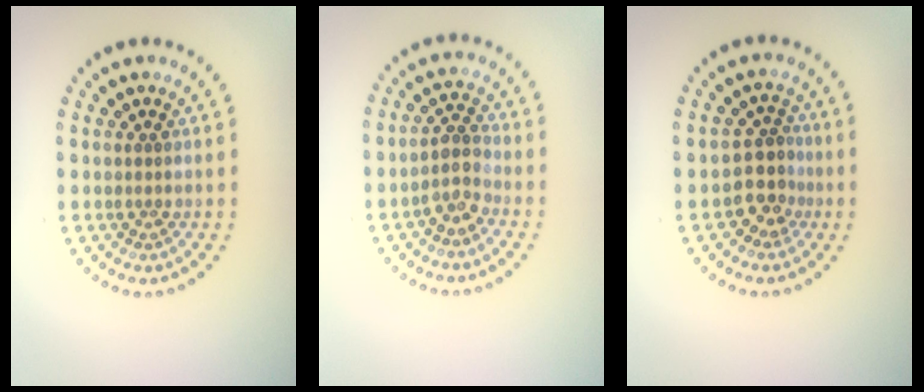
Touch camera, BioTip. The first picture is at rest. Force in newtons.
{"total": 2.2, "press": 1.9, "slide": 1.1}
{"total": 2.8, "press": 2.3, "slide": 1.5}